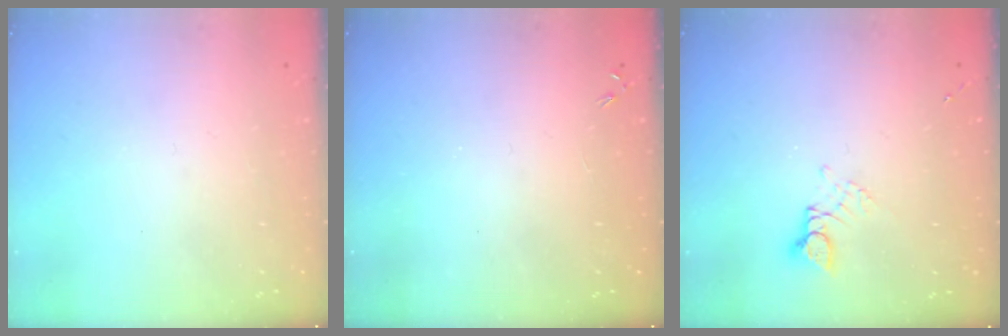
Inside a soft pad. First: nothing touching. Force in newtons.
{"total": 0.0}
{"total": 2.9, "press": 2.9, "slide": 0.4}